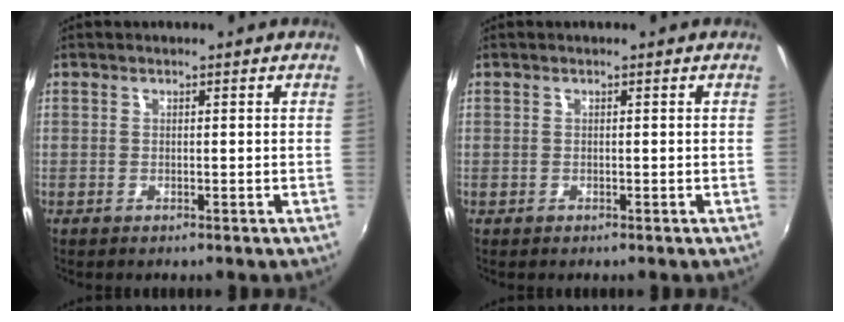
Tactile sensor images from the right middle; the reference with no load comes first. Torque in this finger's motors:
{"motor_torque": [0.04, -0.02, 0.03, 0.01]}